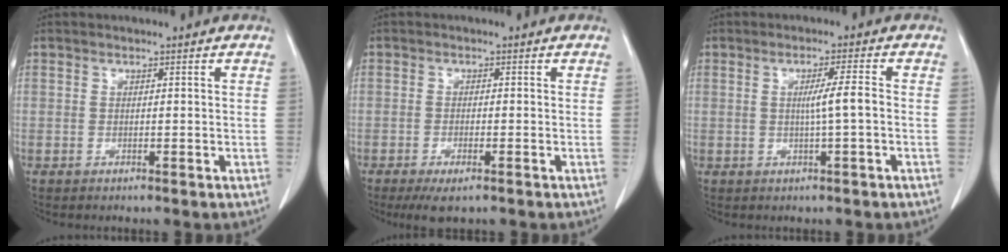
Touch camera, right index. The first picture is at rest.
{"total": 4.0, "force": [-2.5, 0.9, 3.0], "torque": [-0.055, -0.009, -0.037]}
{"total": 3.5, "force": [-0.3, -0.5, 3.4], "torque": [-0.059, -0.001, -0.003]}